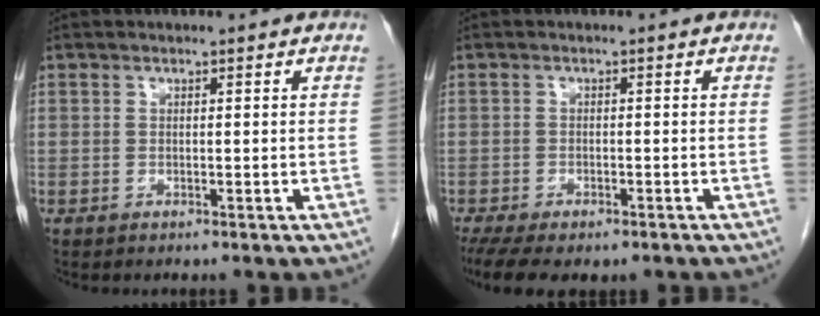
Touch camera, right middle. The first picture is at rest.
{"total": 10.1, "force": [-7.2, 4.1, 5.8], "torque": [-0.107, -0.011, -0.102]}